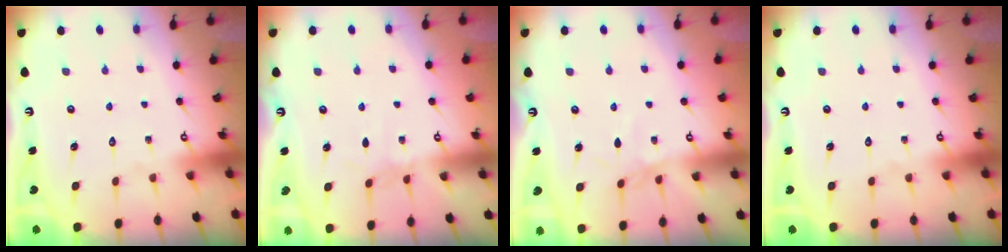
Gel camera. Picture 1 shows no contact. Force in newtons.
{"total": 1.5, "press": 1.5, "slide": 0.4}
{"total": 2.0, "press": 2.0, "slide": 0.4}
{"total": 0.0}